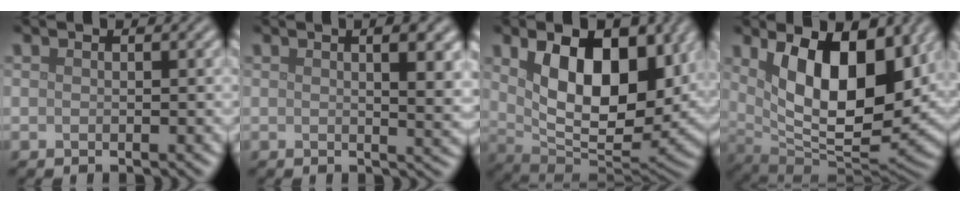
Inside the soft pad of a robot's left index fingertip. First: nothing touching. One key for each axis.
{"total": 5.4, "fx": 1.6, "fy": 2.0, "fz": 4.7, "tx": -0.034, "ty": 0.014, "tz": 0.016}
{"total": 12.6, "fx": 3.5, "fy": 6.9, "fz": 9.9, "tx": -0.143, "ty": -0.013, "tz": 0.060}
{"total": 12.3, "fx": 3.6, "fy": 5.7, "fz": 10.3, "tx": -0.151, "ty": -0.009, "tz": 0.061}